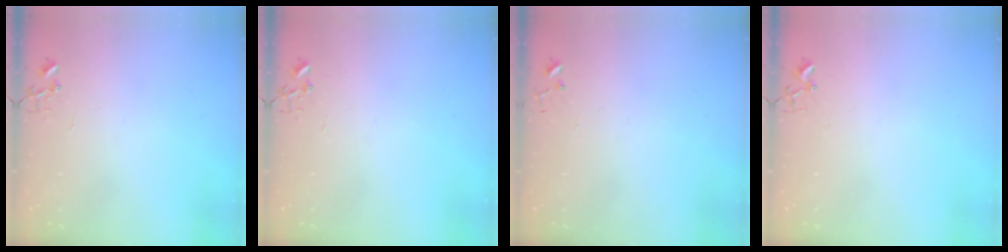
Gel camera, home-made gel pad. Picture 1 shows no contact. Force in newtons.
{"total": 0.0}
{"total": 3.8, "press": 3.8, "slide": 0.3}
{"total": 1.9, "press": 1.9, "slide": 0.2}